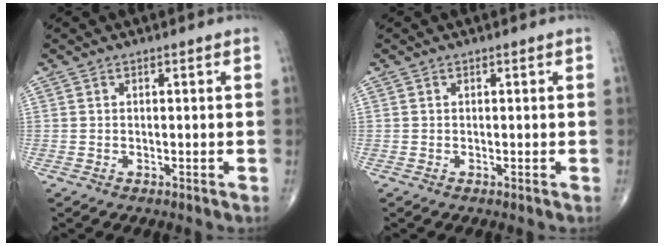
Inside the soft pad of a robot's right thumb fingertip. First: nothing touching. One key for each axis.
{"total": 0.0}